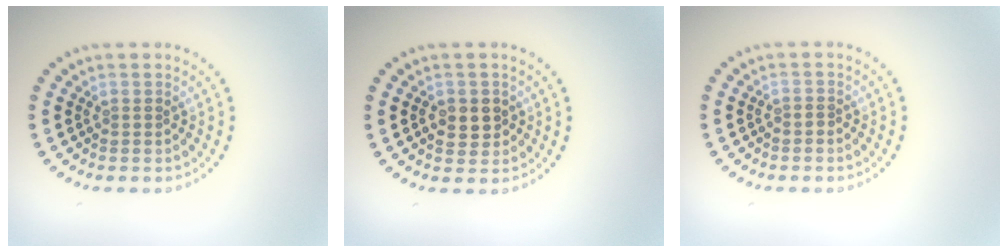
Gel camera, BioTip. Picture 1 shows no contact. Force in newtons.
{"total": 2.4, "press": 2.4, "slide": 0.3}
{"total": 0.5, "press": 0.2, "slide": 0.5}